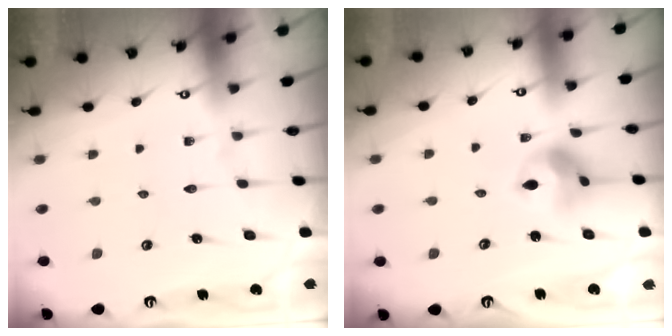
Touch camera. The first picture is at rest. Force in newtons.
{"total": 9.4, "press": 9.4, "slide": 0.5}